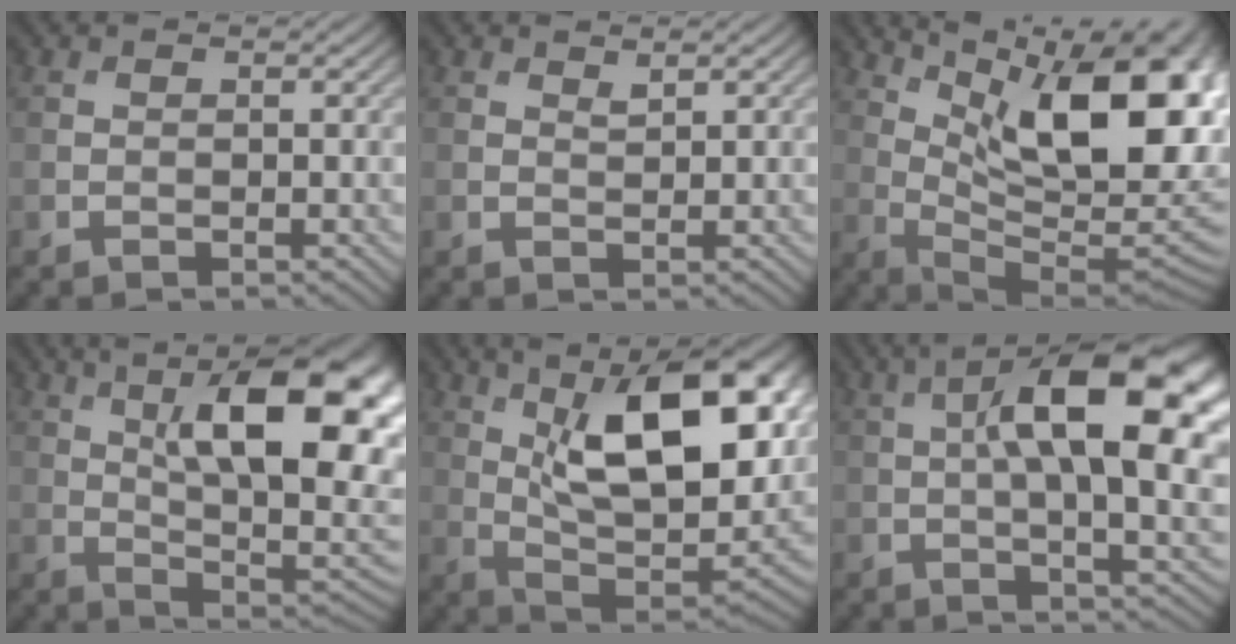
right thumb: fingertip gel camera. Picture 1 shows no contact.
{"total": 0.7, "force": [0.7, 0.1, 0.3], "torque": [-0.009, -0.005, 0.016]}
{"total": 16.8, "force": [6.3, 6.4, 14.2], "torque": [-0.202, 0.015, 0.108]}
{"total": 18.1, "force": [4.7, 7.2, 15.9], "torque": [-0.221, 0.033, 0.067]}
{"total": 18.8, "force": [5.5, 8.6, 15.7], "torque": [-0.240, 0.012, 0.085]}
{"total": 16.9, "force": [3.4, 6.3, 15.4], "torque": [-0.222, 0.029, 0.043]}